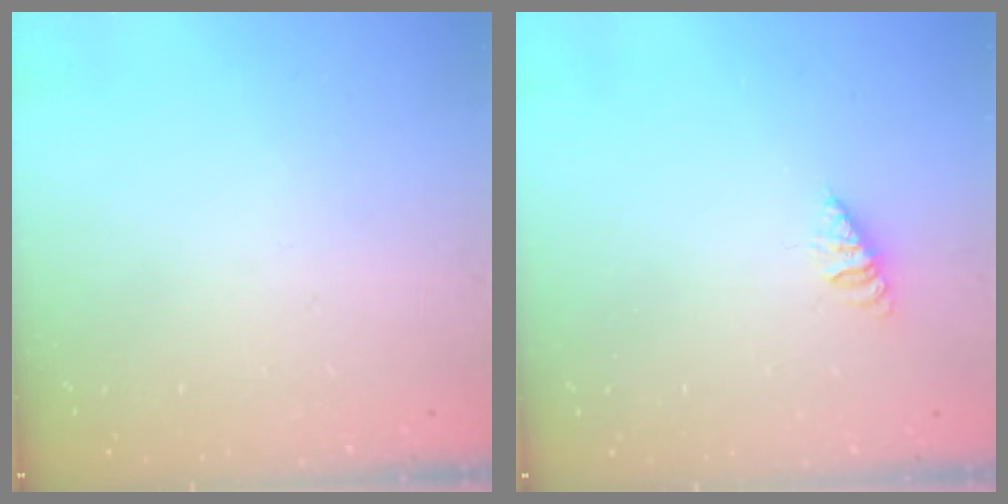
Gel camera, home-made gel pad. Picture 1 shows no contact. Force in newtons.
{"total": 1.3, "press": 1.3, "slide": 0.2}